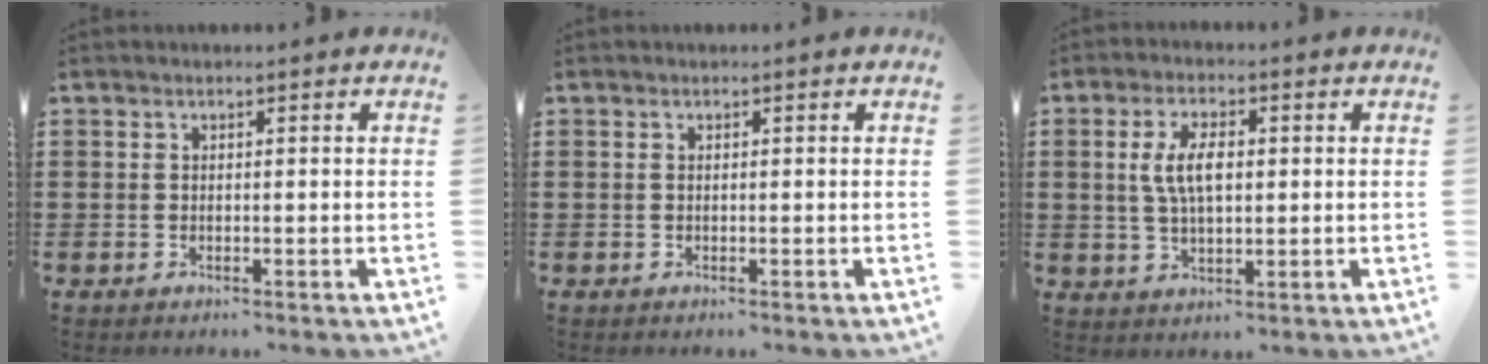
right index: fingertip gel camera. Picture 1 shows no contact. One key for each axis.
{"total": 0.0}
{"total": 6.2, "fx": 0.6, "fy": 2.7, "fz": 5.5, "tx": -0.117, "ty": 0.009, "tz": 0.006}